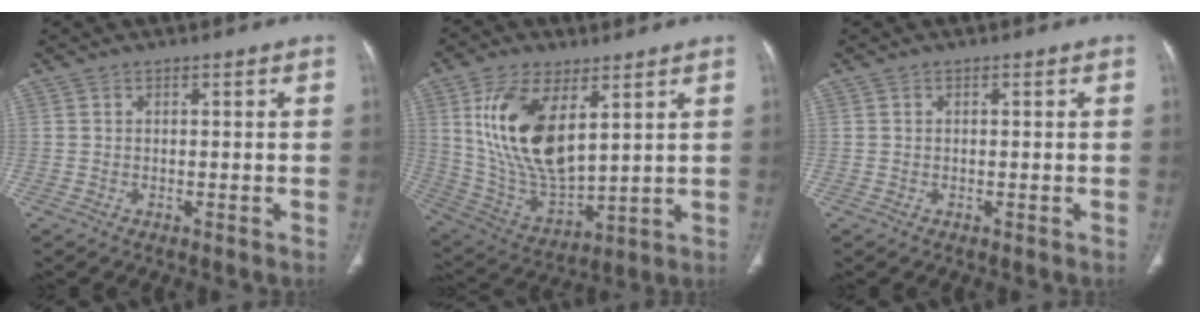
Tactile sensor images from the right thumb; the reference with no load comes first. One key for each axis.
{"total": 18.0, "fx": 6.3, "fy": 9.0, "fz": 14.3, "tx": -0.258, "ty": -0.028, "tz": 0.132}
{"total": 0.0}